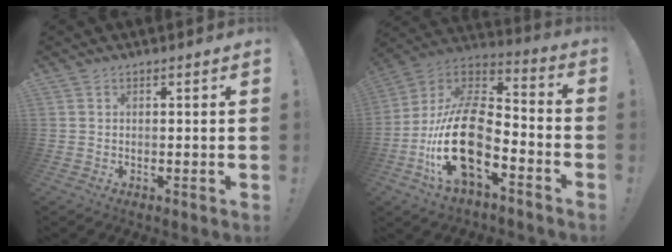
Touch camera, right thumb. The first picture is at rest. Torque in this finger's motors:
{"motor_torque": [2.27, 2.73, 2.03, -0.74, 0.74]}